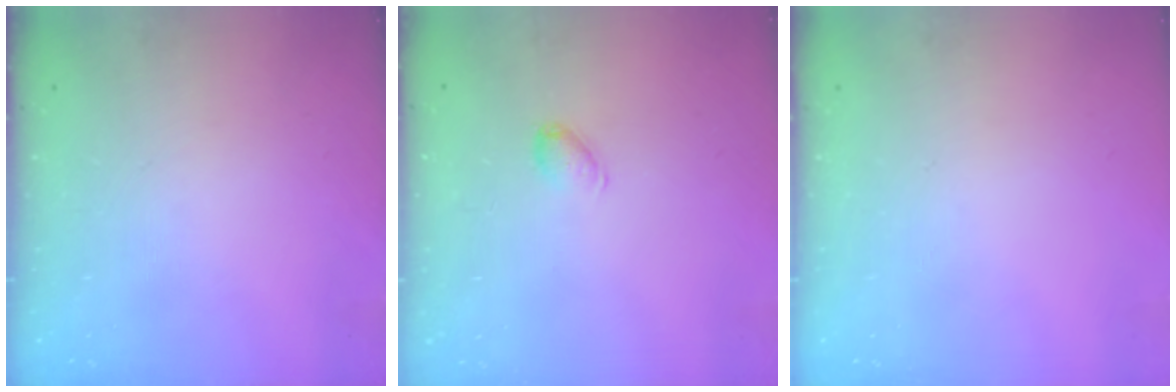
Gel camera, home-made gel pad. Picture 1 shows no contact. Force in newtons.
{"total": 5.7, "press": 5.7, "slide": 0.6}
{"total": 0.0}